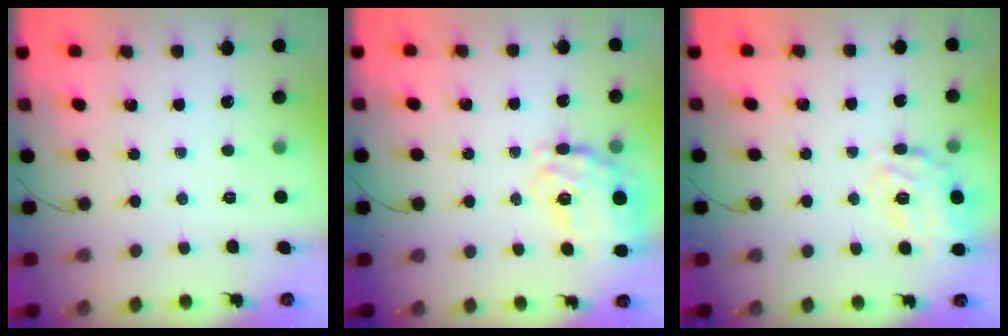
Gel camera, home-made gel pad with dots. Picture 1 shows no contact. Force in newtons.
{"total": 22.6, "press": 22.3, "slide": 3.4}
{"total": 19.0, "press": 18.9, "slide": 1.8}